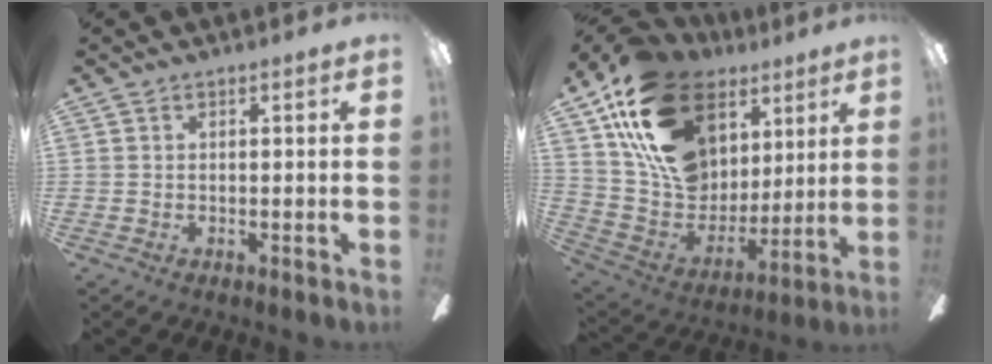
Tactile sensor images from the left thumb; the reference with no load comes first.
{"total": 22.6, "force": [11.2, 16.0, 11.4], "torque": [-0.201, -0.044, 0.222]}